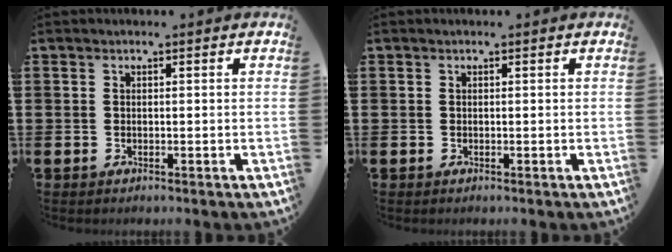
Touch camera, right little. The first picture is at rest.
{"total": 0.0}